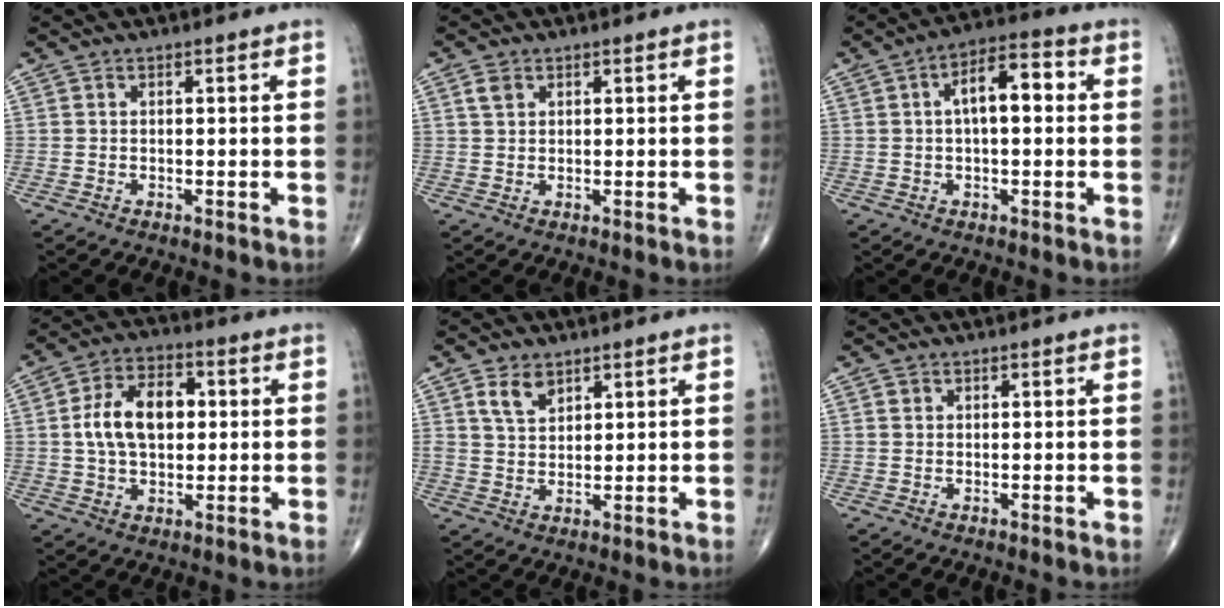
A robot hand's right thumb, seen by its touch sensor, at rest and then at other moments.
{"total": 2.0, "force": [1.0, 1.4, 1.0], "torque": [-0.018, 0.002, 0.020]}
{"total": 8.9, "force": [1.3, 3.9, 7.8], "torque": [-0.118, 0.027, 0.011]}
{"total": 12.0, "force": [1.3, 7.5, 9.3], "torque": [-0.148, 0.015, 0.018]}
{"total": 4.5, "force": [2.7, 2.6, 2.5], "torque": [-0.034, -0.018, 0.055]}
{"total": 0.6, "force": [0.2, 0.6, 0.1], "torque": [0.002, 0.000, 0.004]}